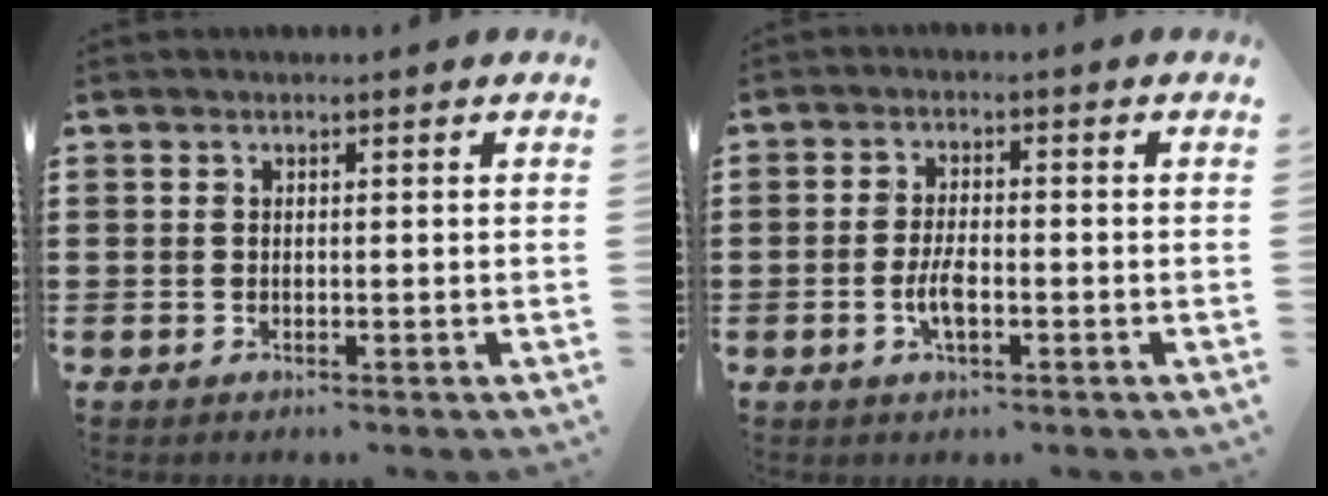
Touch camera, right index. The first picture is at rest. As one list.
[{"total": 3.9, "force": [-1.2, 1.5, 3.3], "torque": [-0.073, 0.000, -0.025]}]